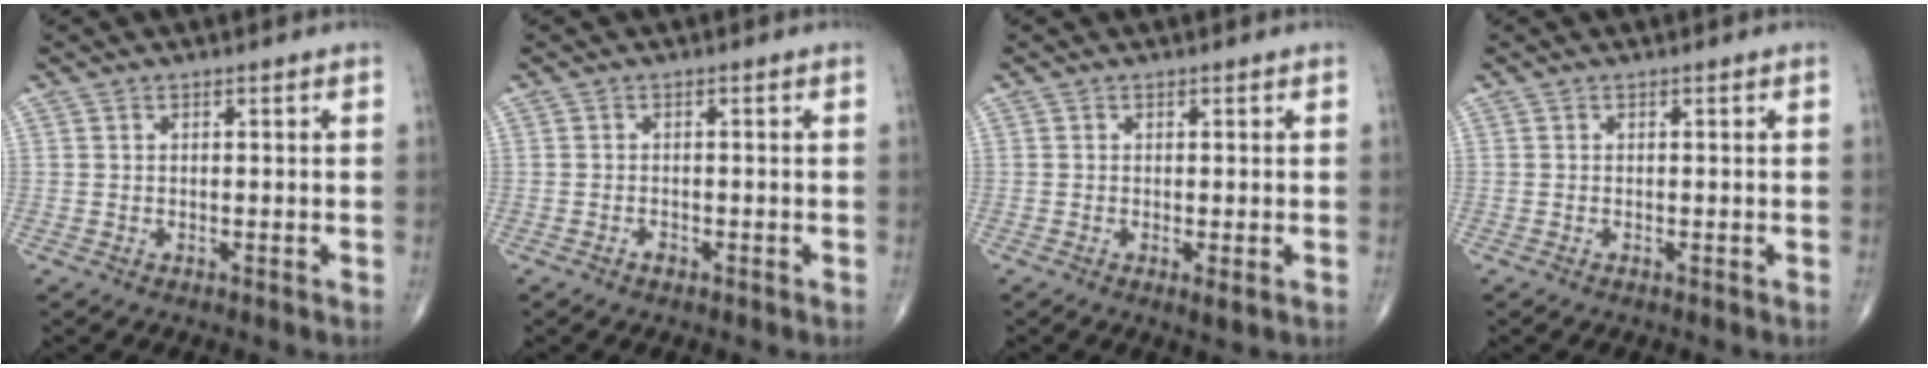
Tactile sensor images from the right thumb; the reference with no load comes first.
{"total": 0.9, "force": [-0.6, 0.5, 0.4], "torque": [-0.004, 0.005, -0.010]}
{"total": 1.7, "force": [-0.5, 0.3, 1.6], "torque": [-0.032, -0.008, -0.009]}
{"total": 0.0}